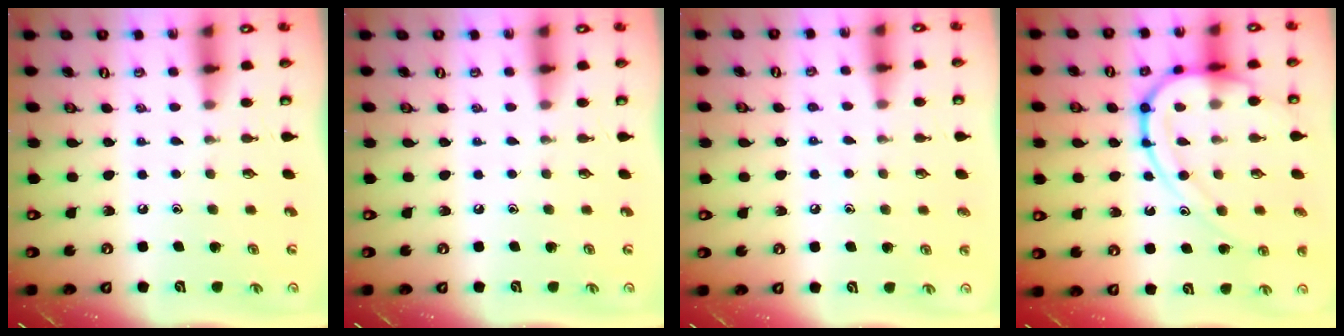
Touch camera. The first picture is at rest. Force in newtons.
{"total": 0.0}
{"total": 5.6, "press": 5.6, "slide": 0.6}
{"total": 15.2, "press": 15.1, "slide": 1.6}